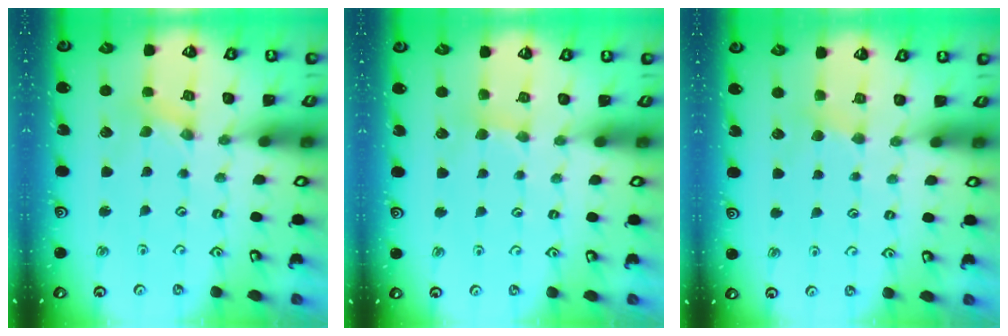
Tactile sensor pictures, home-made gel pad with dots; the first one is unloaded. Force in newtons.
{"total": 3.3, "press": 3.3, "slide": 0.4}
{"total": 2.5, "press": 2.5, "slide": 0.4}